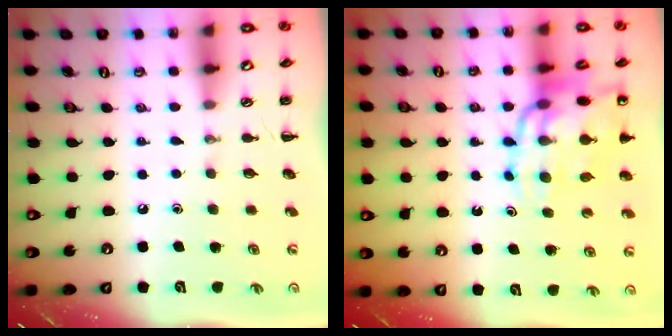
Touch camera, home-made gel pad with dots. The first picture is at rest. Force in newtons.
{"total": 17.0, "press": 16.6, "slide": 3.9}